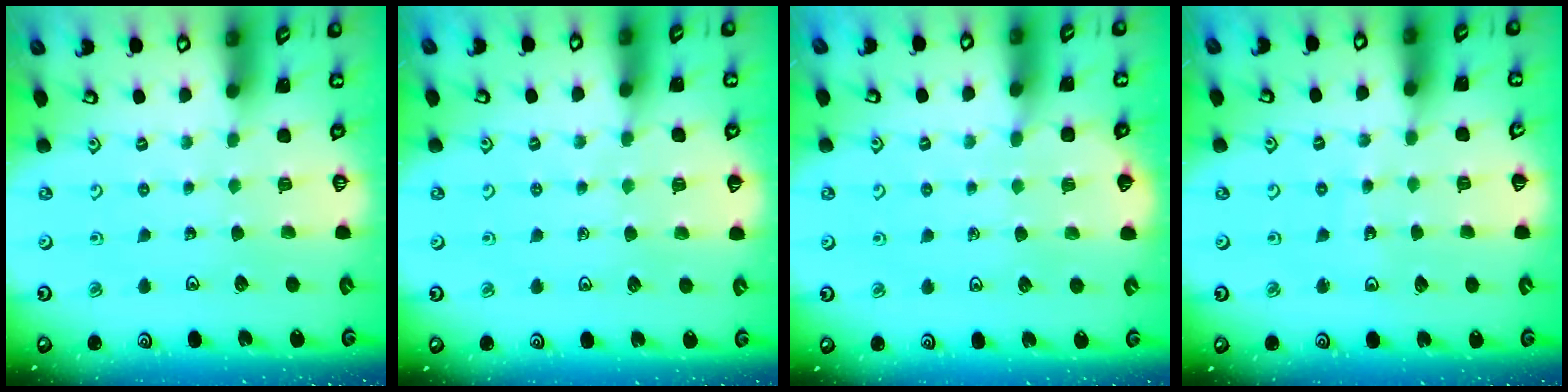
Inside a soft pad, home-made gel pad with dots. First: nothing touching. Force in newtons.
{"total": 5.7, "press": 5.5, "slide": 1.3}
{"total": 5.9, "press": 5.8, "slide": 0.7}
{"total": 5.6, "press": 5.6, "slide": 0.7}